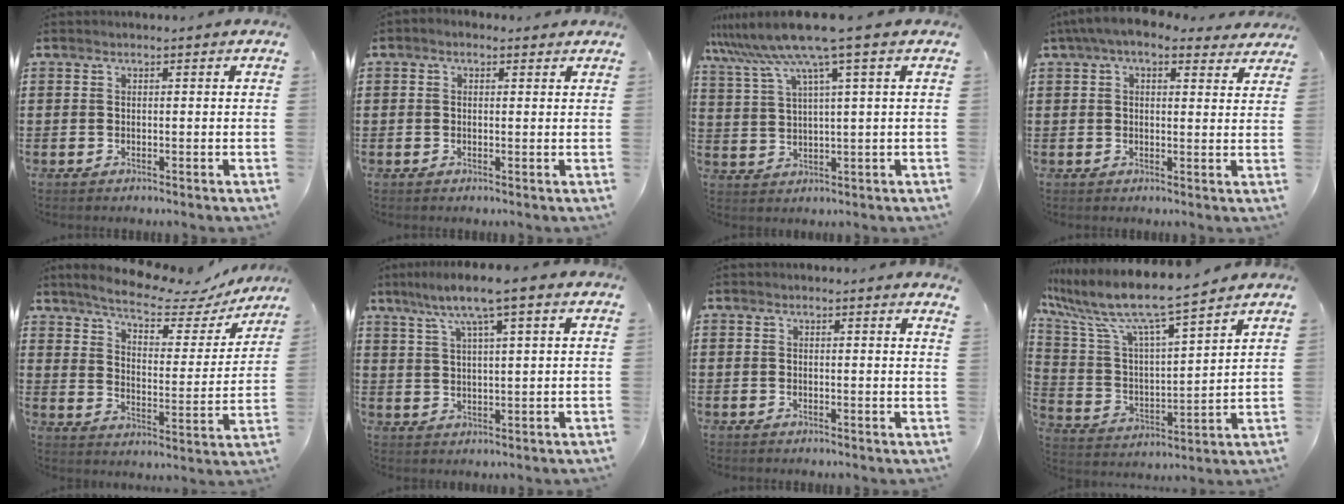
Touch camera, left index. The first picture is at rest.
{"total": 0.9, "force": [0.2, 0.6, 0.6], "torque": [-0.013, 0.005, 0.002]}
{"total": 8.7, "force": [5.7, -0.5, 6.6], "torque": [-0.160, -0.030, 0.092]}
{"total": 5.9, "force": [4.5, 1.7, 3.4], "torque": [-0.078, -0.007, 0.081]}
{"total": 7.4, "force": [6.4, 1.6, 3.4], "torque": [-0.079, -0.040, 0.105]}
{"total": 6.8, "force": [4.1, 0.2, 5.4], "torque": [-0.115, -0.005, 0.066]}
{"total": 0.9, "force": [0.6, -0.2, 0.5], "torque": [-0.011, -0.004, 0.013]}
{"total": 8.7, "force": [7.4, 0.3, 4.6], "torque": [-0.123, -0.056, 0.119]}